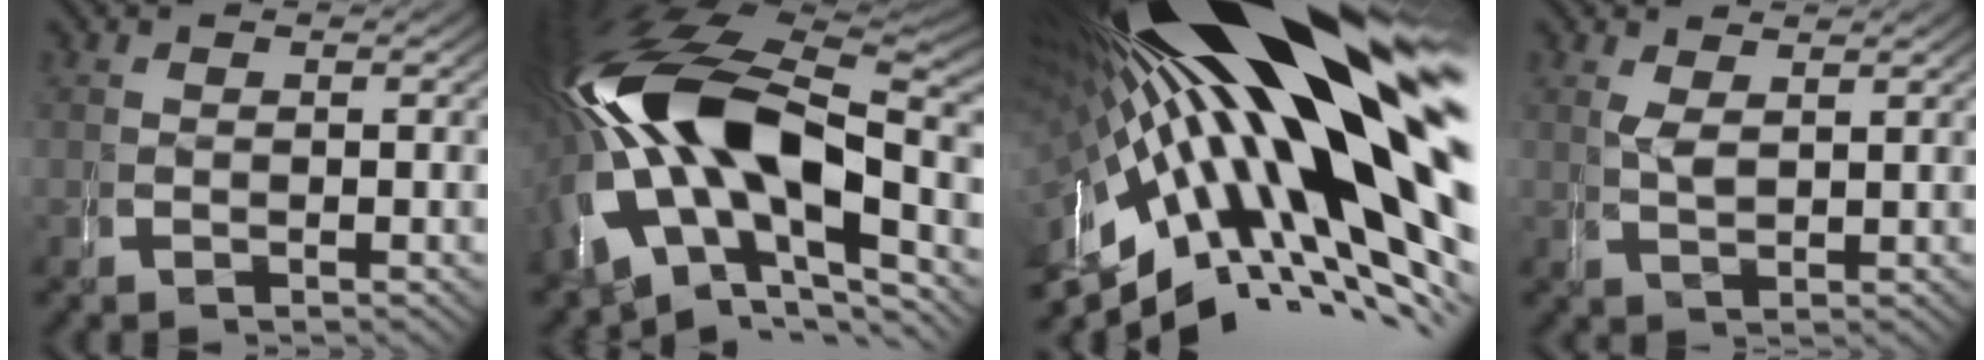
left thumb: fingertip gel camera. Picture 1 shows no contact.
{"total": 19.9, "force": [-0.3, 12.8, 15.3], "torque": [-0.291, -0.042, 0.011]}
{"total": 26.6, "force": [1.3, 13.3, 22.9], "torque": [-0.364, -0.011, 0.041]}
{"total": 1.5, "force": [1.4, 0.3, 0.4], "torque": [-0.012, -0.010, 0.037]}